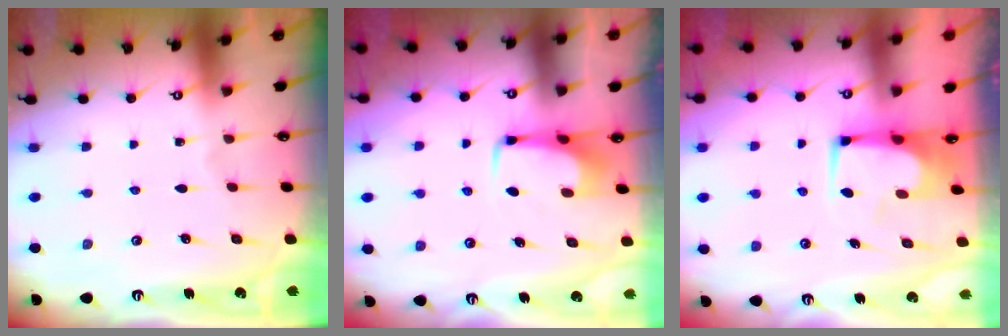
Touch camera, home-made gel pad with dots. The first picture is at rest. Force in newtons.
{"total": 3.0, "press": 2.9, "slide": 0.4}
{"total": 1.2, "press": 1.2, "slide": 0.2}